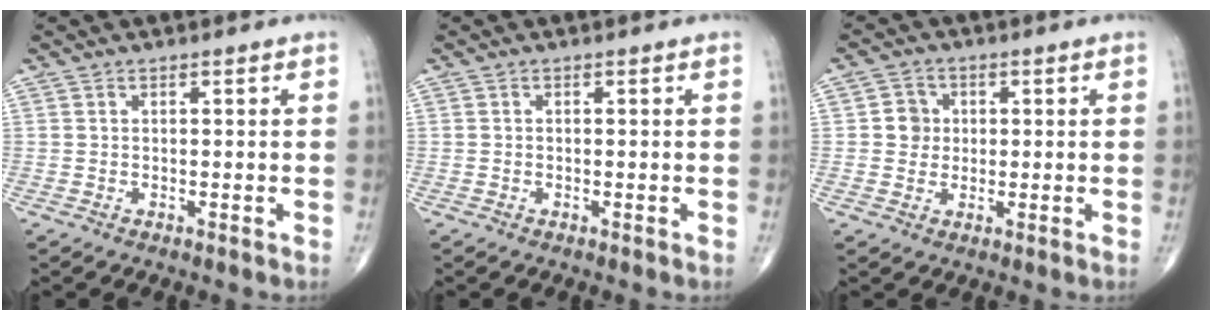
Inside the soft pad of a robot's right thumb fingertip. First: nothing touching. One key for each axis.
{"total": 0.0}
{"total": 4.1, "fx": 0.4, "fy": 3.9, "fz": 1.3, "tx": 0.002, "ty": 0.005, "tz": 0.002}